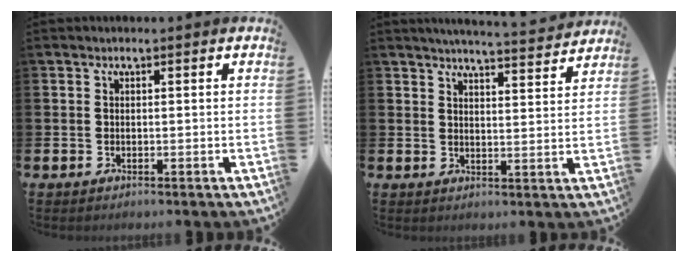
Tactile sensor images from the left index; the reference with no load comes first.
{"total": 4.7, "force": [4.6, -0.4, 0.9], "torque": [-0.019, -0.035, 0.079]}